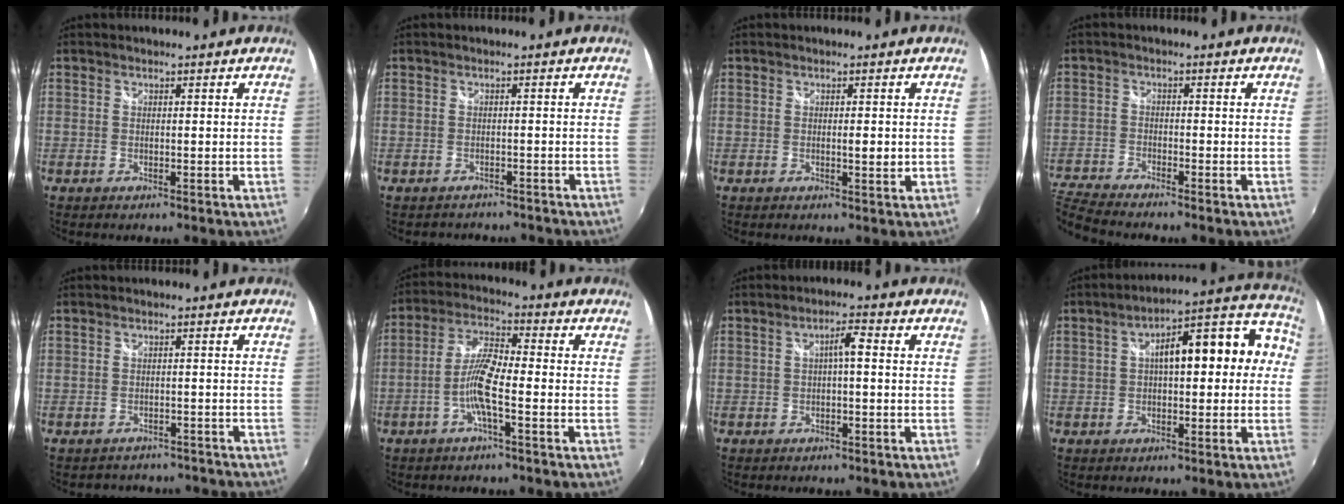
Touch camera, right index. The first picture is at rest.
{"total": 4.8, "force": [-4.3, 1.7, 1.2], "torque": [-0.027, -0.014, -0.054]}
{"total": 1.7, "force": [0.1, 0.4, 1.6], "torque": [-0.025, 0.001, 0.005]}
{"total": 7.7, "force": [-7.3, 0.4, 2.5], "torque": [-0.079, -0.025, -0.144]}
{"total": 9.3, "force": [-8.3, 3.4, 2.4], "torque": [-0.053, -0.004, -0.098]}
{"total": 7.1, "force": [-2.6, 0.9, 6.5], "torque": [-0.141, 0.011, -0.050]}
{"total": 2.7, "force": [-0.1, 0.1, 2.7], "torque": [-0.049, 0.009, -0.002]}
{"total": 14.0, "force": [0.8, 5.1, 13.0], "torque": [-0.188, 0.048, 0.013]}